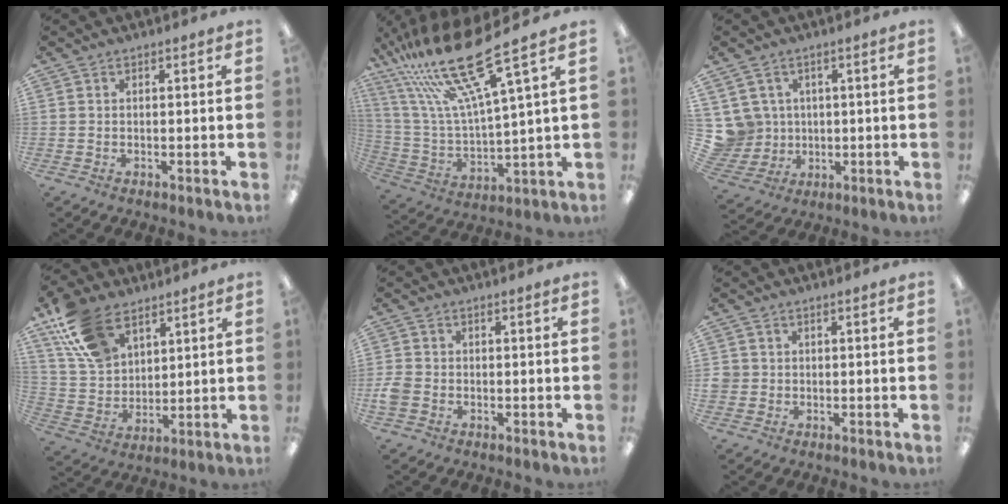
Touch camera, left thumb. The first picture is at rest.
{"total": 24.0, "force": [16.1, 5.2, 17.0], "torque": [-0.354, -0.097, 0.265]}
{"total": 7.6, "force": [2.0, 7.3, 0.8], "torque": [-0.057, -0.007, 0.046]}
{"total": 16.8, "force": [10.3, 9.9, 8.9], "torque": [-0.193, -0.027, 0.199]}
{"total": 3.4, "force": [-1.1, 2.7, 1.7], "torque": [-0.032, 0.006, -0.020]}
{"total": 2.4, "force": [0.0, 2.4, 0.4], "torque": [-0.009, 0.003, -0.001]}